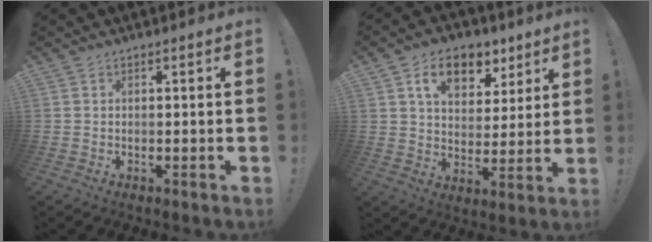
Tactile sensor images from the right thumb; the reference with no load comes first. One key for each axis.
{"total": 12.3, "fx": 6.7, "fy": 8.1, "fz": 6.5, "tx": -0.089, "ty": -0.025, "tz": 0.122}